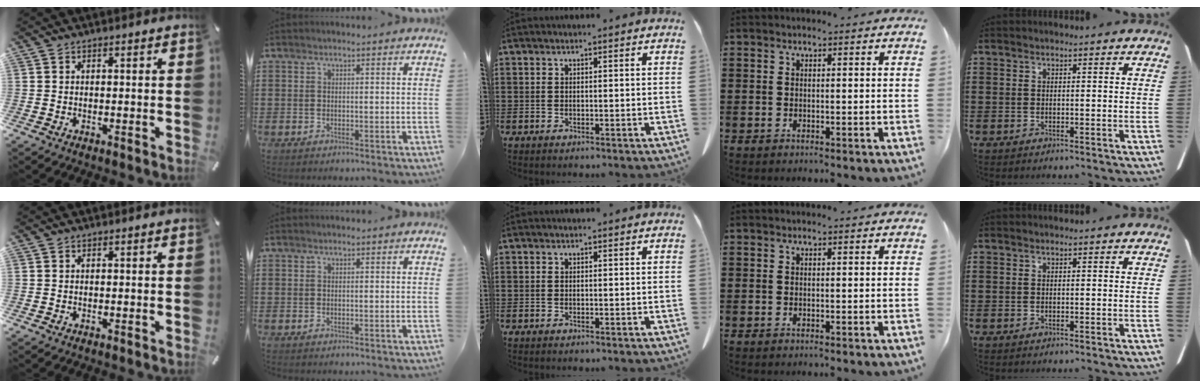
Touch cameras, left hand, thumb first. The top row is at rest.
{}